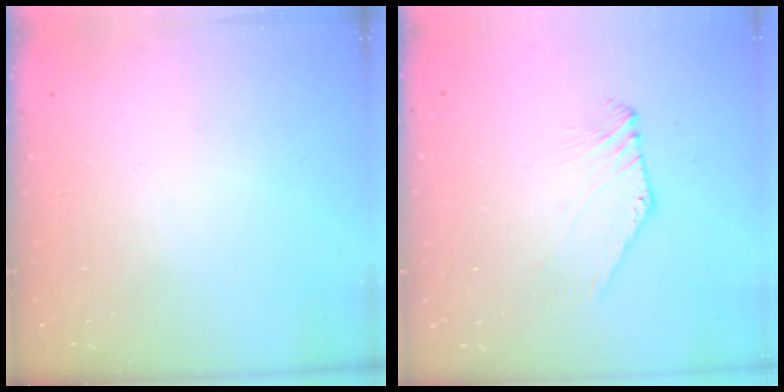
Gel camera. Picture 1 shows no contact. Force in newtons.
{"total": 2.1, "press": 2.1, "slide": 0.1}